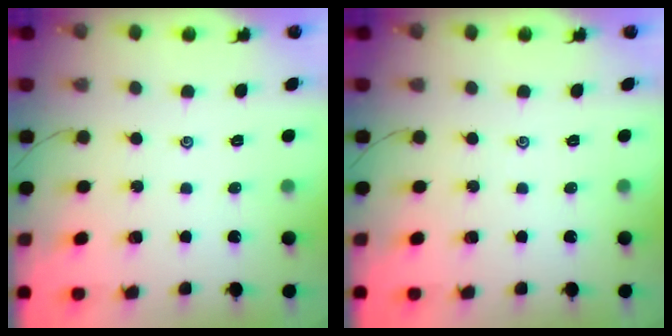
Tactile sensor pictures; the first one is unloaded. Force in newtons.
{"total": 0.0}